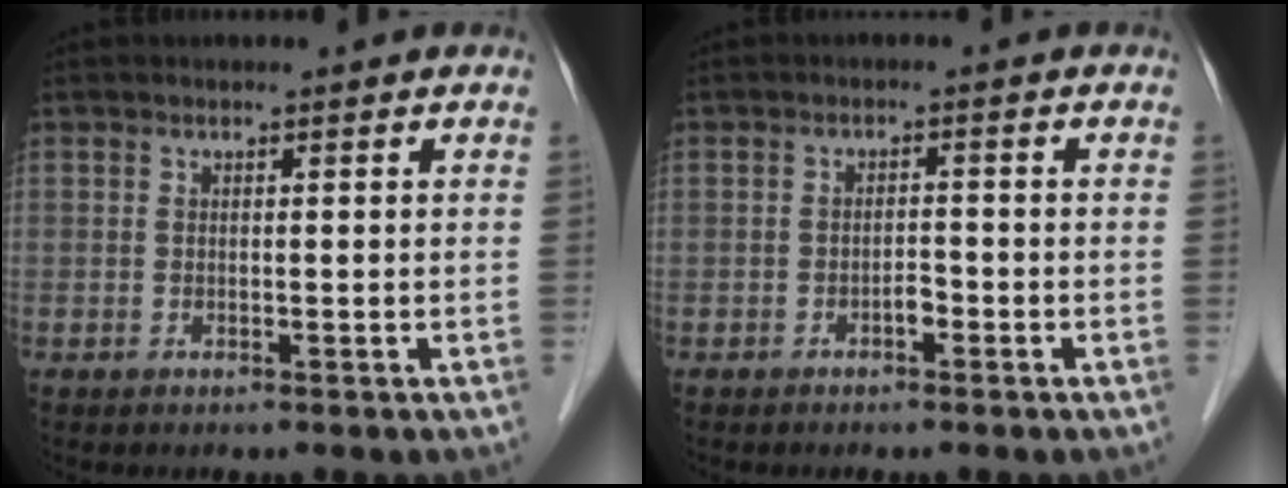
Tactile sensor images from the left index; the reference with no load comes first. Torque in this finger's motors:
{"motor_torque": [0.13, 0.09, -0.01, 0.00]}